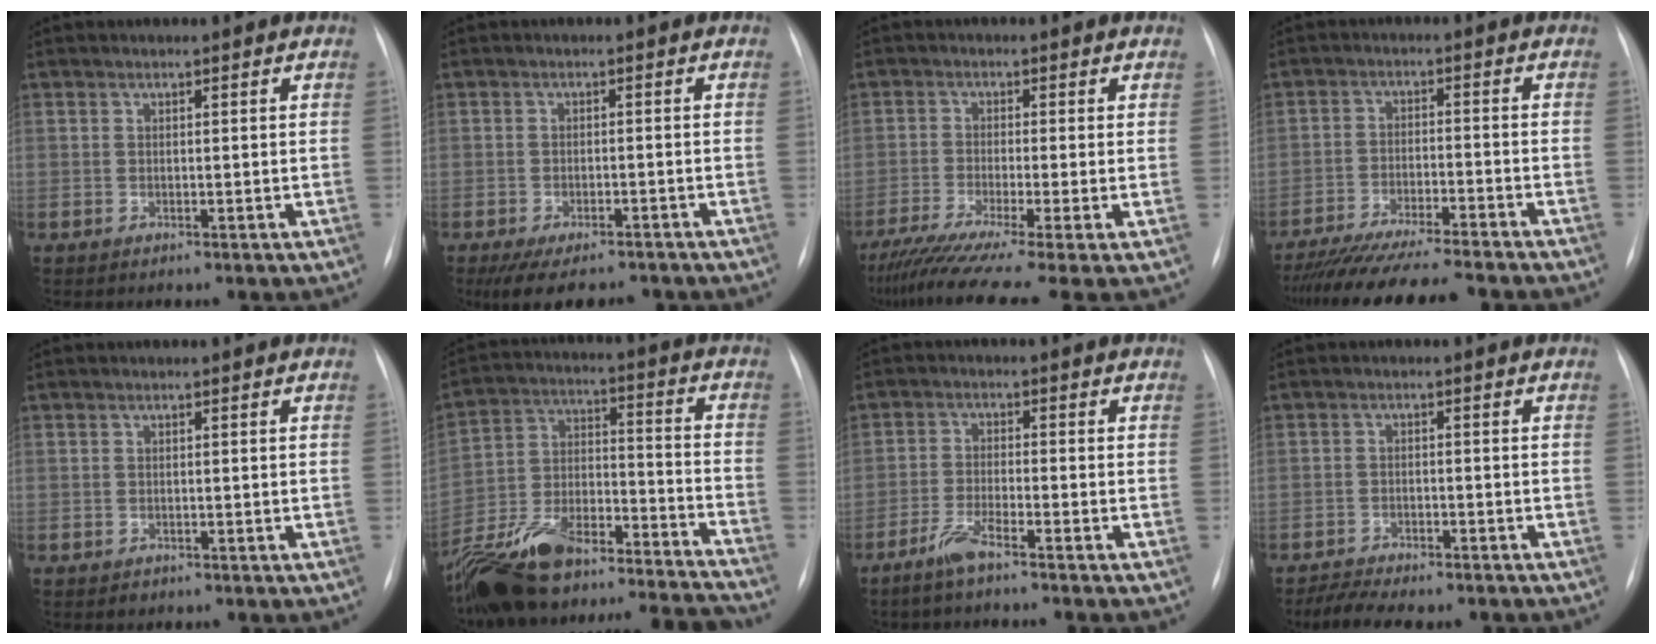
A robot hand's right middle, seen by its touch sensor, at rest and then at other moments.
{"total": 9.8, "force": [-8.4, 3.1, 4.0], "torque": [-0.060, -0.005, -0.113]}
{"total": 12.1, "force": [-8.8, -0.5, 8.3], "torque": [-0.147, -0.033, -0.145]}
{"total": 17.5, "force": [-15.7, 0.9, 7.7], "torque": [-0.130, -0.031, -0.233]}
{"total": 0.6, "force": [-0.4, 0.4, 0.1], "torque": [-0.004, 0.002, -0.004]}
{"total": 24.8, "force": [-22.2, 3.6, 10.5], "torque": [-0.179, 0.025, -0.353]}
{"total": 4.1, "force": [-3.3, -0.1, 2.5], "torque": [-0.060, -0.009, -0.072]}
{"total": 7.4, "force": [-6.5, 1.9, 2.9], "torque": [-0.042, -0.005, -0.097]}